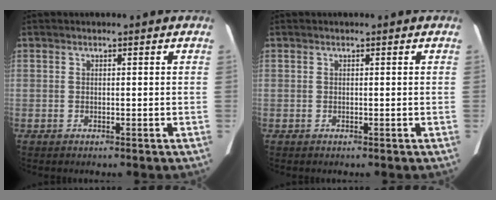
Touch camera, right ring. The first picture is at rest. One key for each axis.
{"total": 0.0}